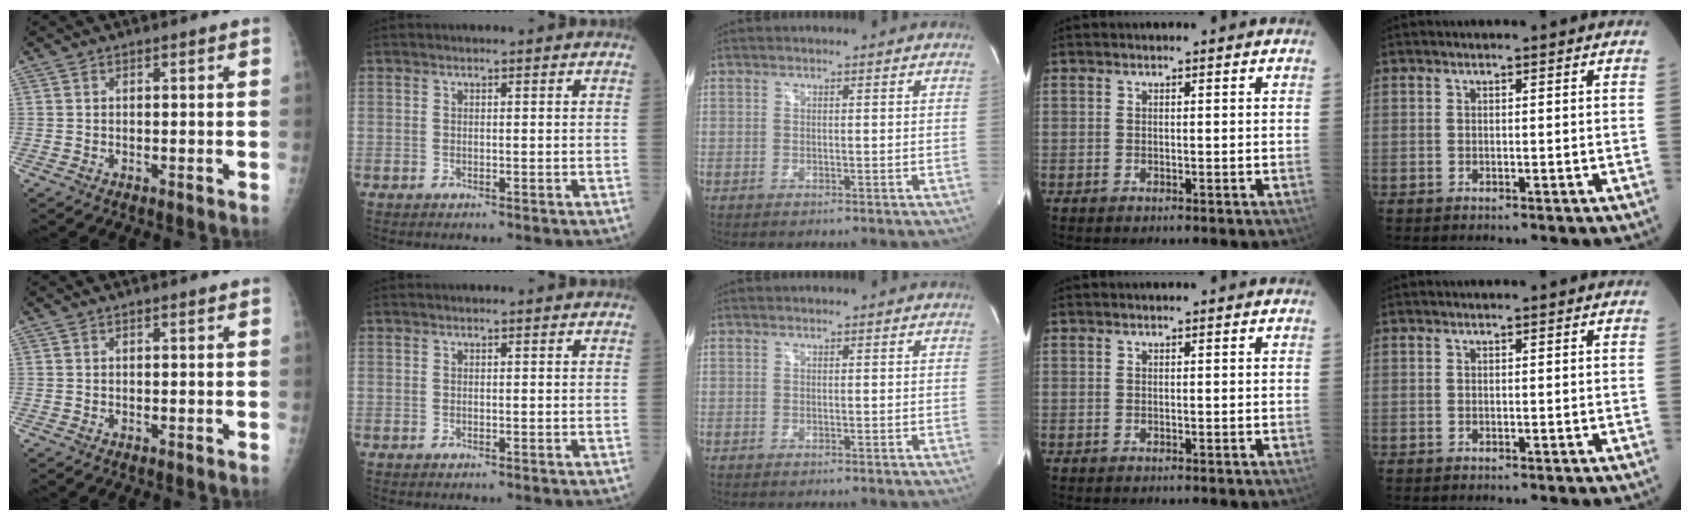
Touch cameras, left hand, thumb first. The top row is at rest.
{}